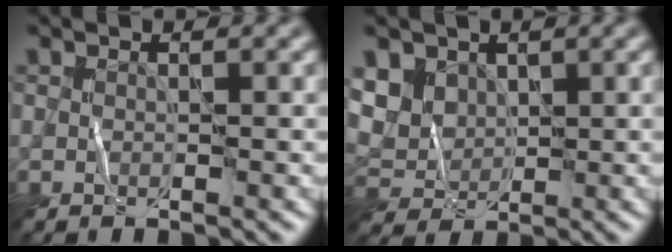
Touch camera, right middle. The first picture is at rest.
{"total": 4.9, "force": [2.1, 3.9, 2.1], "torque": [-0.067, 0.003, 0.053]}